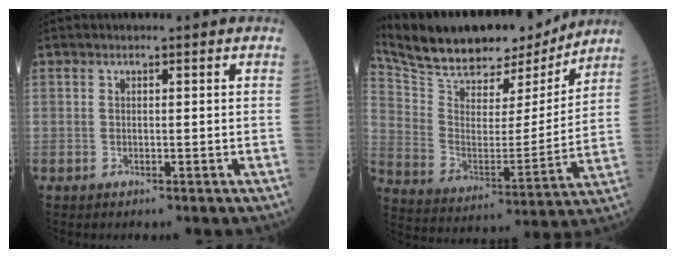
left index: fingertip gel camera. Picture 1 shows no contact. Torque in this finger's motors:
{"motor_torque": [1.00, -1.14, 0.53, 0.10]}